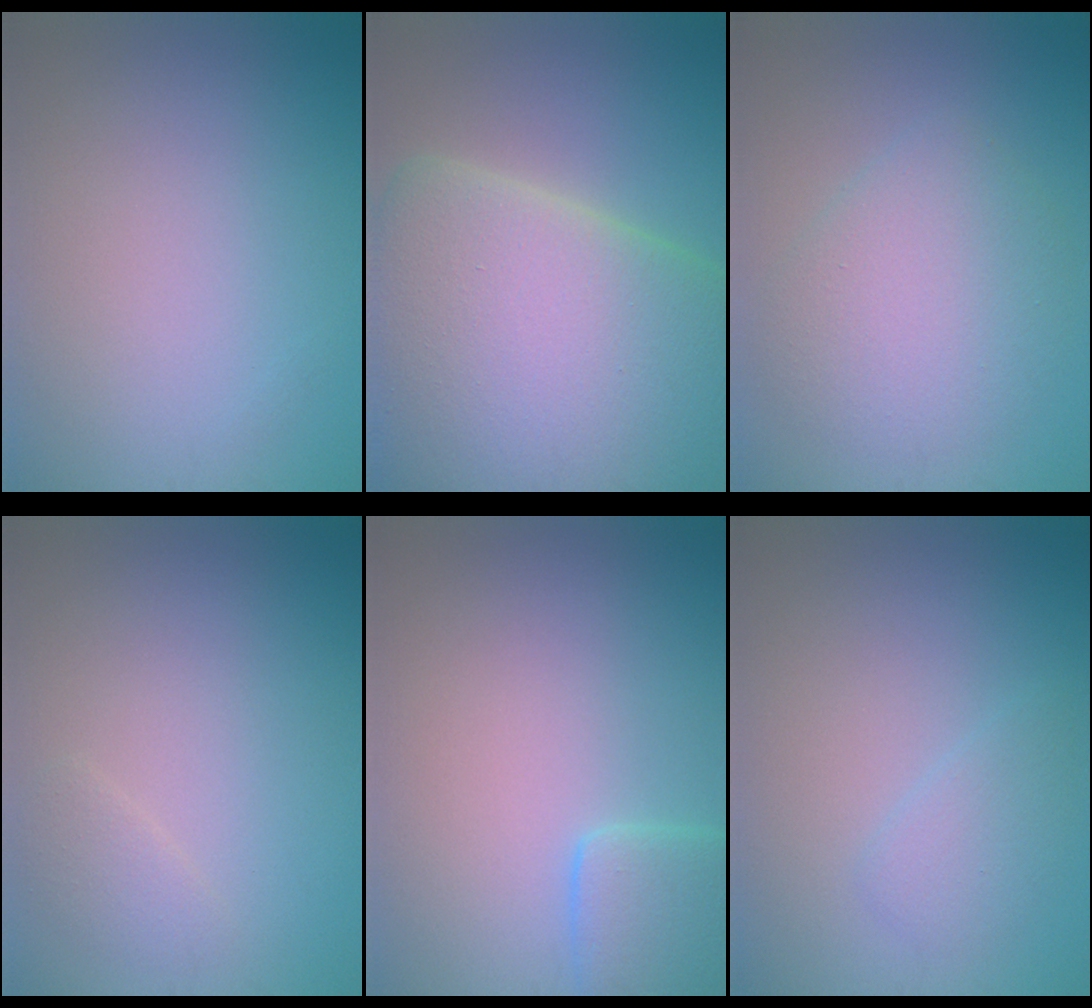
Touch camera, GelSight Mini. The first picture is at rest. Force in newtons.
{"total": 19.9, "press": 19.9, "slide": 0.9}
{"total": 4.8, "press": 4.8, "slide": 0.2}
{"total": 1.2, "press": 1.2, "slide": 0.1}
{"total": 3.4, "press": 3.4, "slide": 0.3}
{"total": 1.8, "press": 1.8, "slide": 0.1}